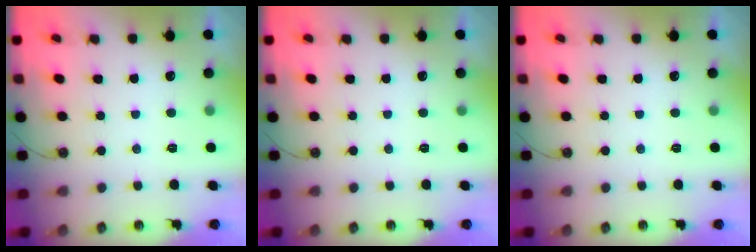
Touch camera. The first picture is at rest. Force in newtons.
{"total": 0.0}
{"total": 0.0}